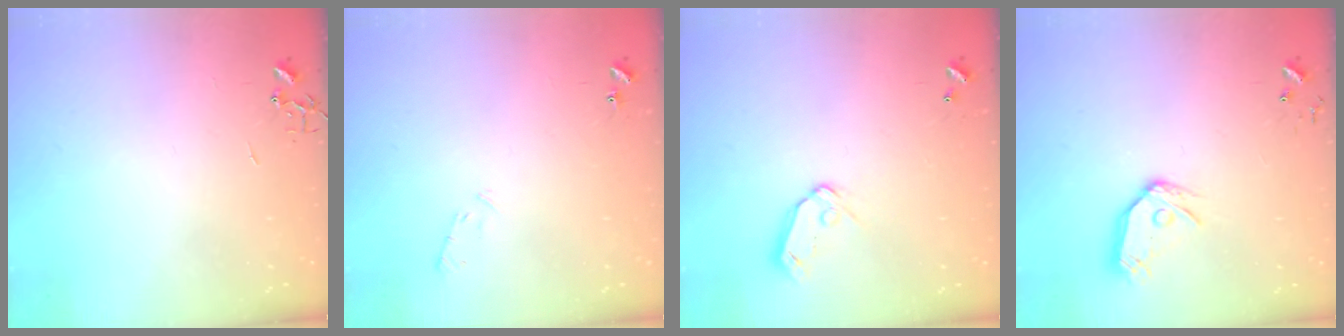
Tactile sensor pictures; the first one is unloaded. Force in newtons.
{"total": 5.3, "press": 5.2, "slide": 0.9}
{"total": 7.1, "press": 7.1, "slide": 0.8}
{"total": 11.3, "press": 11.2, "slide": 1.4}